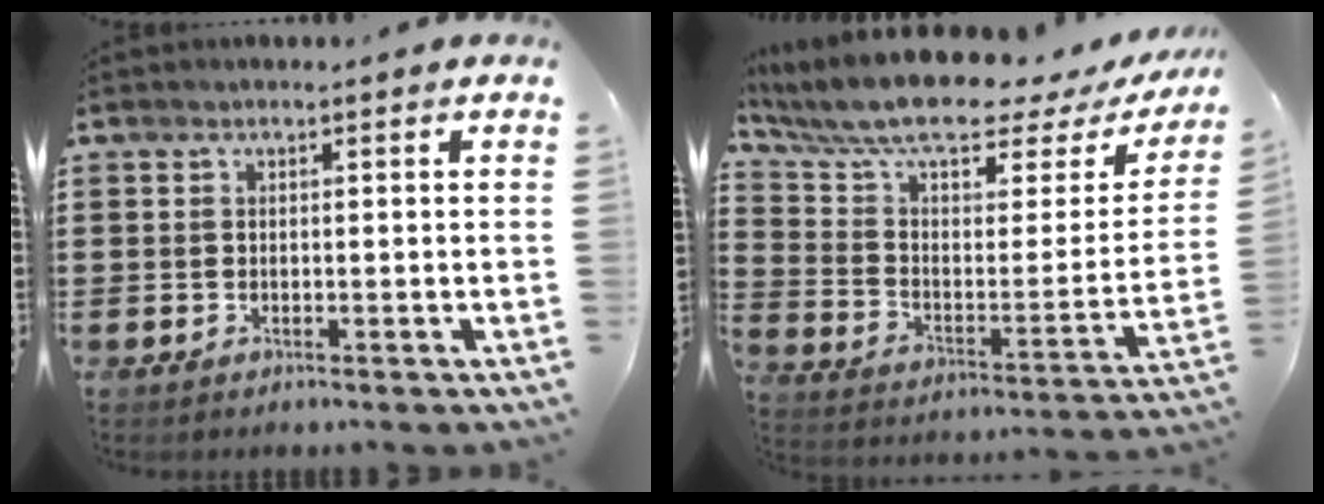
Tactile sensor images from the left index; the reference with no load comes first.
{"total": 10.9, "force": [8.8, 2.0, 6.0], "torque": [-0.136, -0.059, 0.150]}